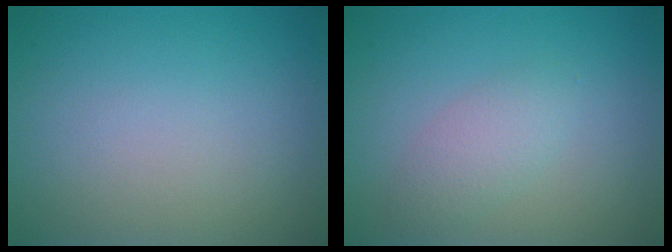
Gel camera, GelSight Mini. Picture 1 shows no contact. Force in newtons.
{"total": 2.2, "press": 2.2, "slide": 0.2}